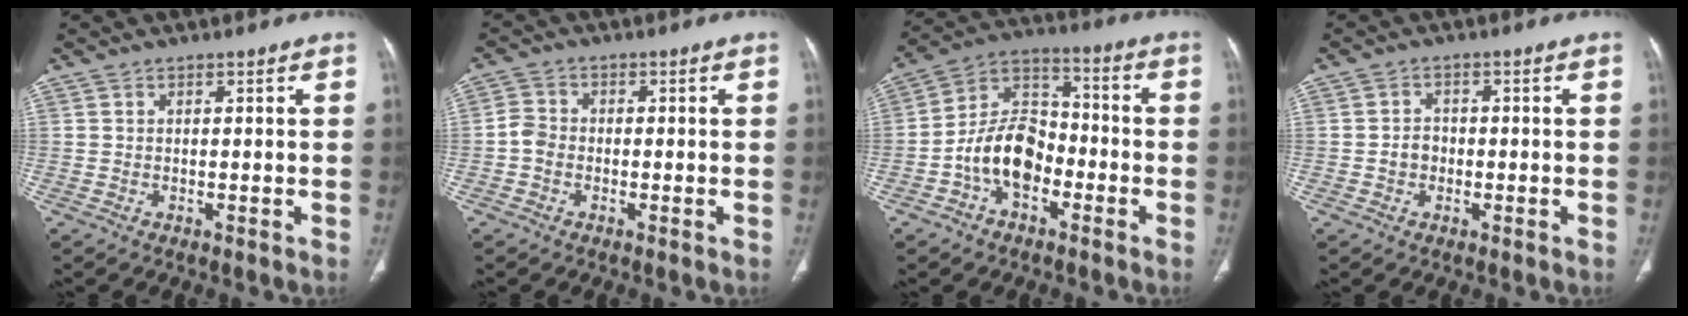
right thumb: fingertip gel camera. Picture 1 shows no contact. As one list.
[{"total": 3.4, "force": [-1.0, 2.8, 1.5], "torque": [-0.019, 0.010, -0.025]}, {"total": 12.4, "force": [-4.2, 8.2, 8.3], "torque": [-0.130, 0.048, -0.082]}, {"total": 2.7, "force": [-0.7, 2.3, 1.2], "torque": [-0.007, 0.012, -0.014]}]